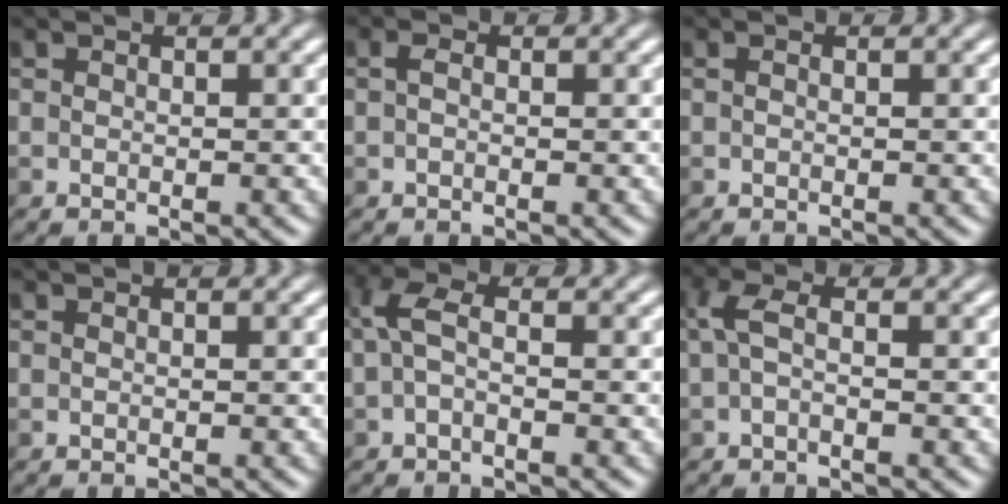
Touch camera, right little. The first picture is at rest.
{"total": 0.5, "force": [-0.1, 0.3, 0.5], "torque": [-0.010, 0.005, -0.003]}
{"total": 0.0}
{"total": 0.0}
{"total": 2.2, "force": [-0.6, 0.9, 1.9], "torque": [-0.045, 0.009, -0.014]}
{"total": 1.7, "force": [-0.4, 0.6, 1.5], "torque": [-0.038, 0.007, -0.009]}